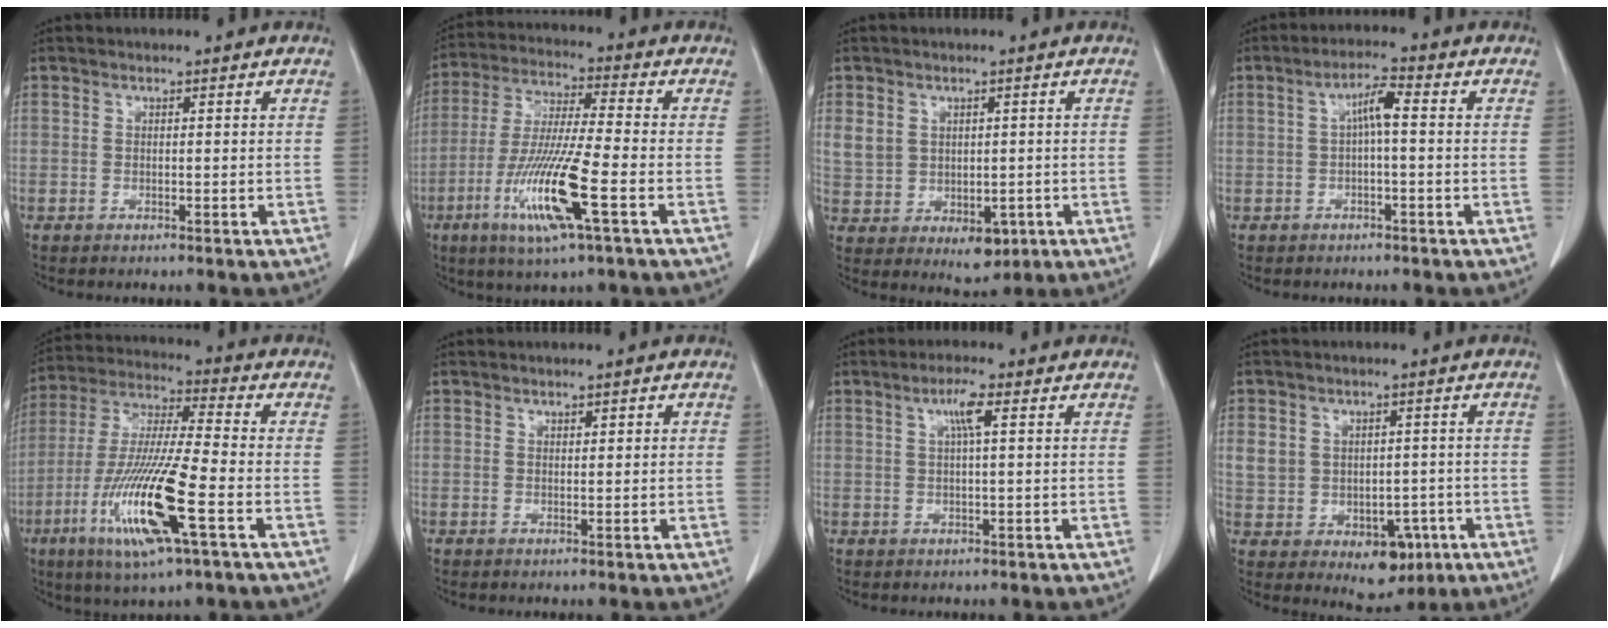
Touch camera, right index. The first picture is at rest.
{"total": 14.0, "force": [-5.1, 0.5, 13.0], "torque": [-0.267, -0.024, -0.098]}
{"total": 9.8, "force": [-0.4, 8.2, 5.5], "torque": [-0.116, 0.007, 0.025]}
{"total": 3.9, "force": [0.2, 0.6, 3.9], "torque": [-0.068, 0.014, 0.003]}
{"total": 17.0, "force": [-6.2, 1.1, 15.8], "torque": [-0.327, -0.024, -0.115]}
{"total": 1.0, "force": [0.4, 0.4, 0.9], "torque": [-0.013, 0.004, 0.007]}
{"total": 3.3, "force": [1.2, 0.2, 3.1], "torque": [-0.058, 0.005, 0.020]}
{"total": 11.1, "force": [-1.9, 9.3, 5.7], "torque": [-0.096, 0.022, -0.001]}